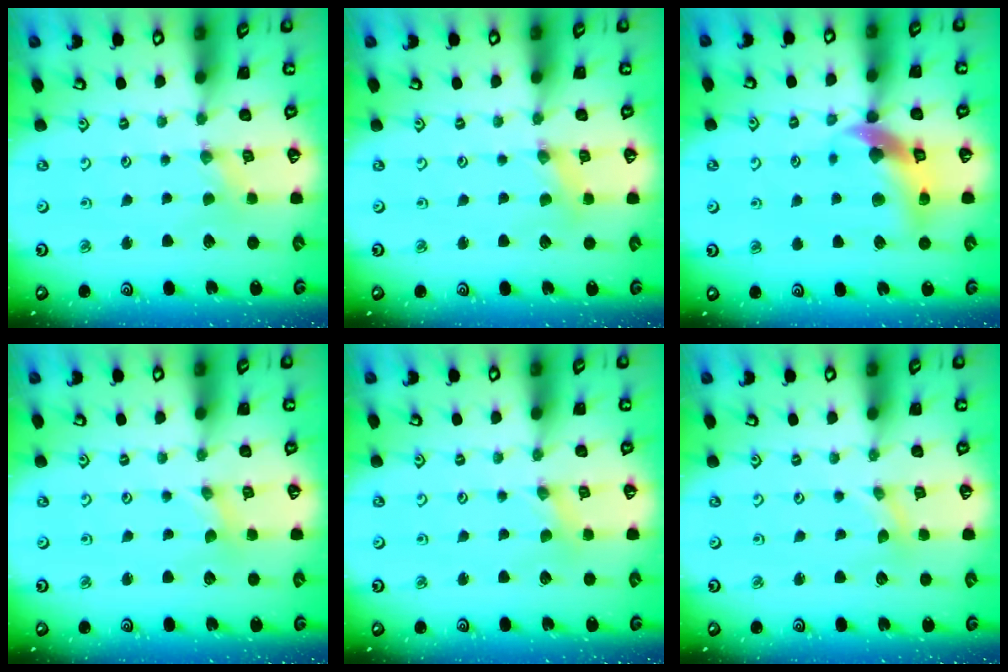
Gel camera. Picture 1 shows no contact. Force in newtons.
{"total": 1.6, "press": 1.6, "slide": 0.3}
{"total": 12.4, "press": 12.3, "slide": 1.6}
{"total": 0.0}
{"total": 0.0}
{"total": 0.0}